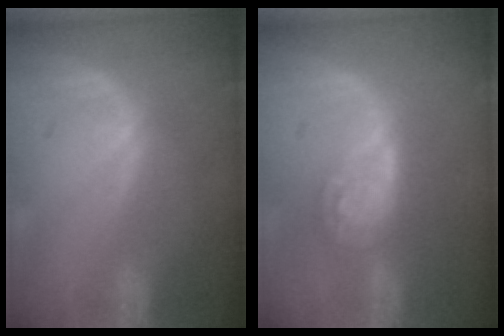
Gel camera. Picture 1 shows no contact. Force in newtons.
{"total": 6.5, "press": 6.5, "slide": 0.5}